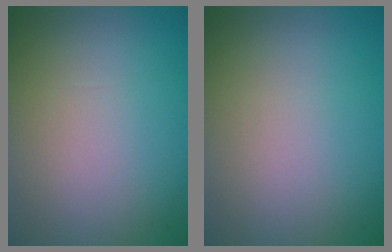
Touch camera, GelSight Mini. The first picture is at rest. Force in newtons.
{"total": 0.0}